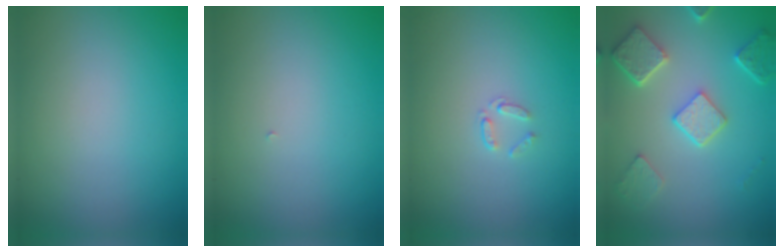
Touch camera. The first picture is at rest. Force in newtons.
{"total": 0.0}
{"total": 0.7, "press": 0.5, "slide": 0.5}
{"total": 4.8, "press": 3.9, "slide": 2.9}